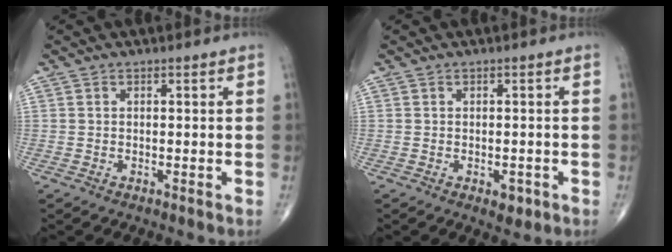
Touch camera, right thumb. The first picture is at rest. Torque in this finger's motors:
{"motor_torque": [0.29, 0.05, 0.05, -0.28, 0.00]}